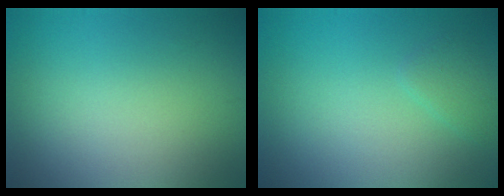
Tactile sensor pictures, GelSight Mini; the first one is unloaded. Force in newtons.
{"total": 1.3, "press": 1.2, "slide": 0.2}